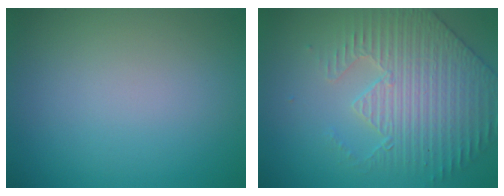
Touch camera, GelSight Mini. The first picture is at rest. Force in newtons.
{"total": 4.2, "press": 4.2, "slide": 0.5}